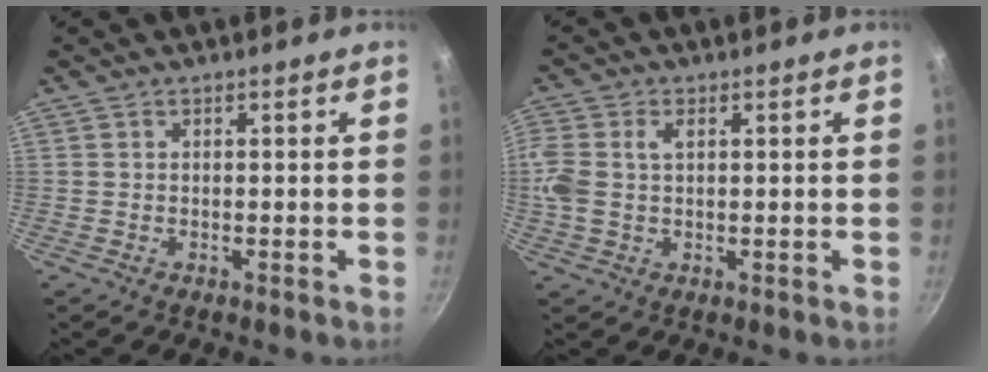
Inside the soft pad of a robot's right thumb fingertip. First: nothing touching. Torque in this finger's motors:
{"motor_torque": [0.06, 0.22, 0.73, -0.07, 0.21]}